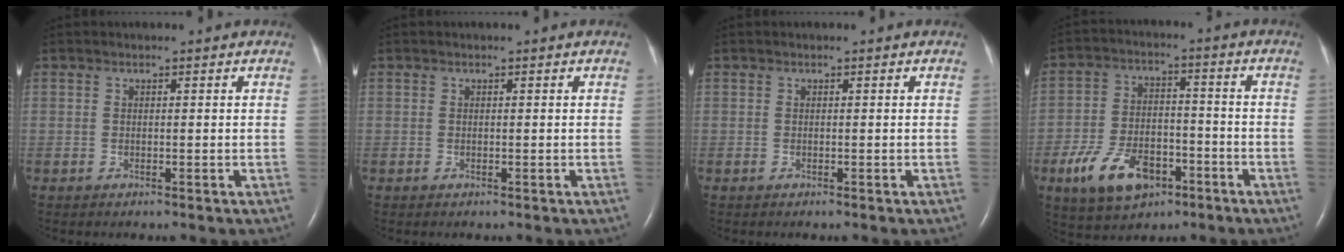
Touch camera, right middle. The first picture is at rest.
{"total": 0.0}
{"total": 0.0}
{"total": 11.2, "force": [-5.7, 6.2, 7.3], "torque": [-0.148, 0.005, -0.093]}